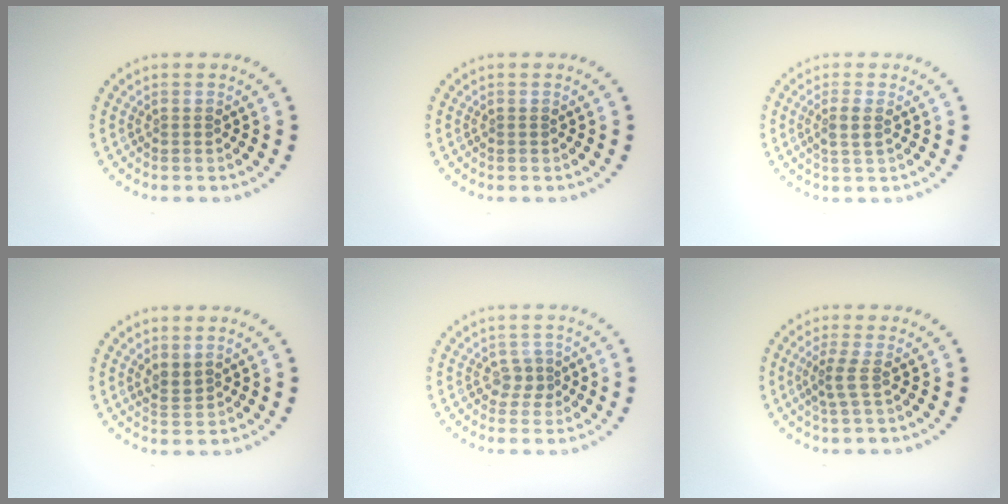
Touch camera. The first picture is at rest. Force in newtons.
{"total": 0.0}
{"total": 1.6, "press": 1.4, "slide": 0.7}
{"total": 1.4, "press": 1.2, "slide": 0.8}
{"total": 1.6, "press": 1.3, "slide": 1.0}
{"total": 2.0, "press": 1.3, "slide": 1.5}